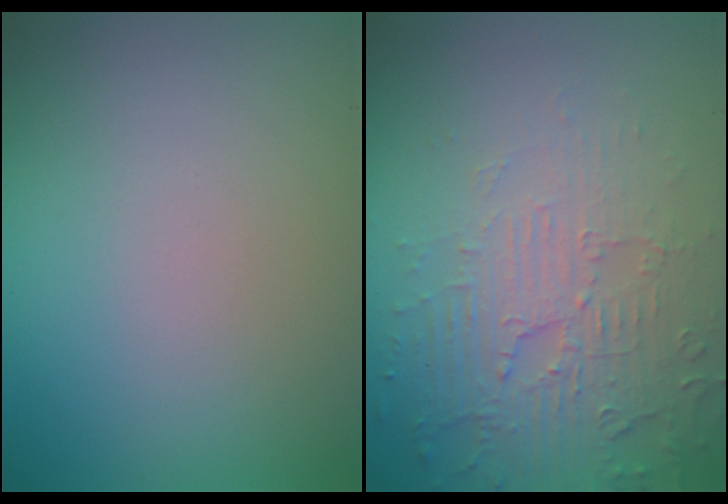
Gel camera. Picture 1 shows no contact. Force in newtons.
{"total": 5.9, "press": 3.8, "slide": 4.5}